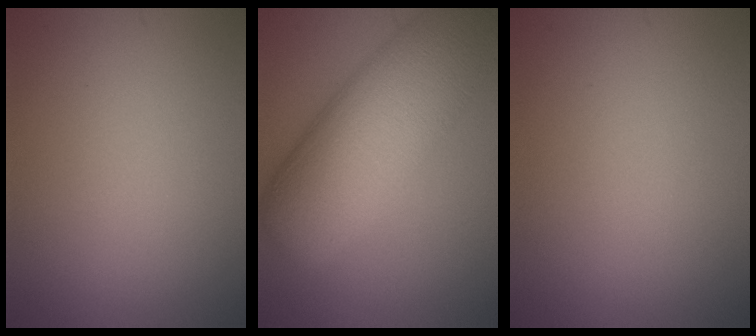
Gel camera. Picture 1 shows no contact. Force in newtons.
{"total": 11.8, "press": 11.8, "slide": 0.4}
{"total": 0.0}